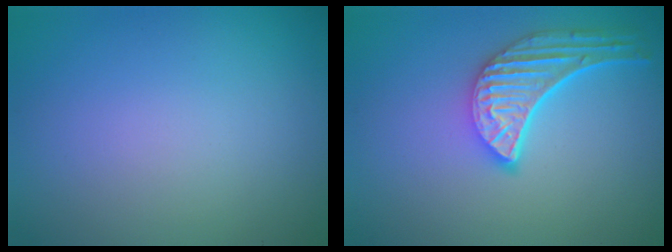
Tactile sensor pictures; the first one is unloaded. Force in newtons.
{"total": 5.1, "press": 4.0, "slide": 3.1}